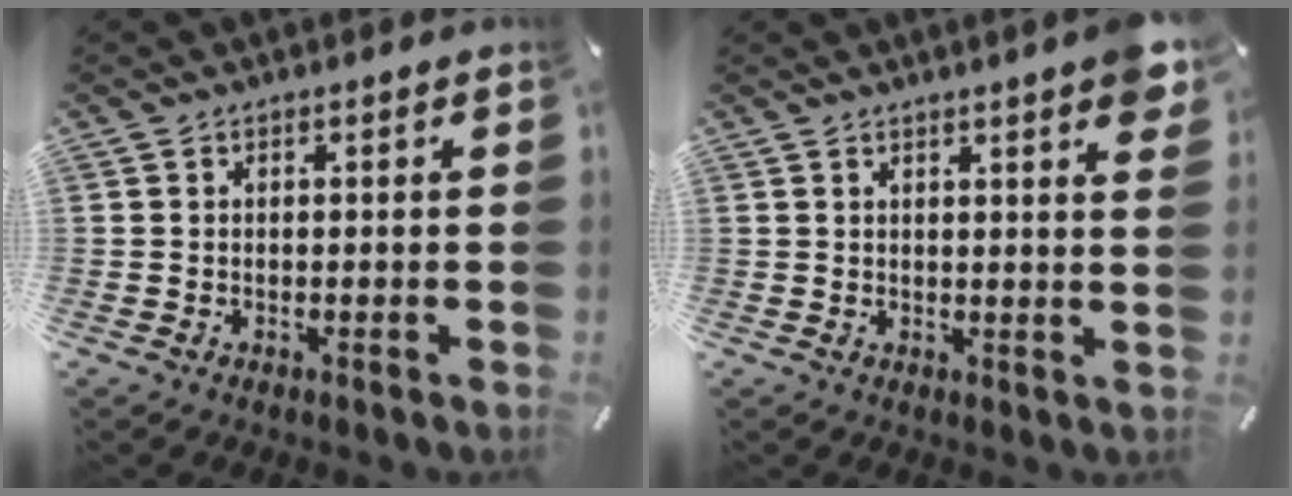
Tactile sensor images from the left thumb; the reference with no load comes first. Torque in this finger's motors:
{"motor_torque": [2.50, 2.51, 1.42, -1.35, 0.42]}